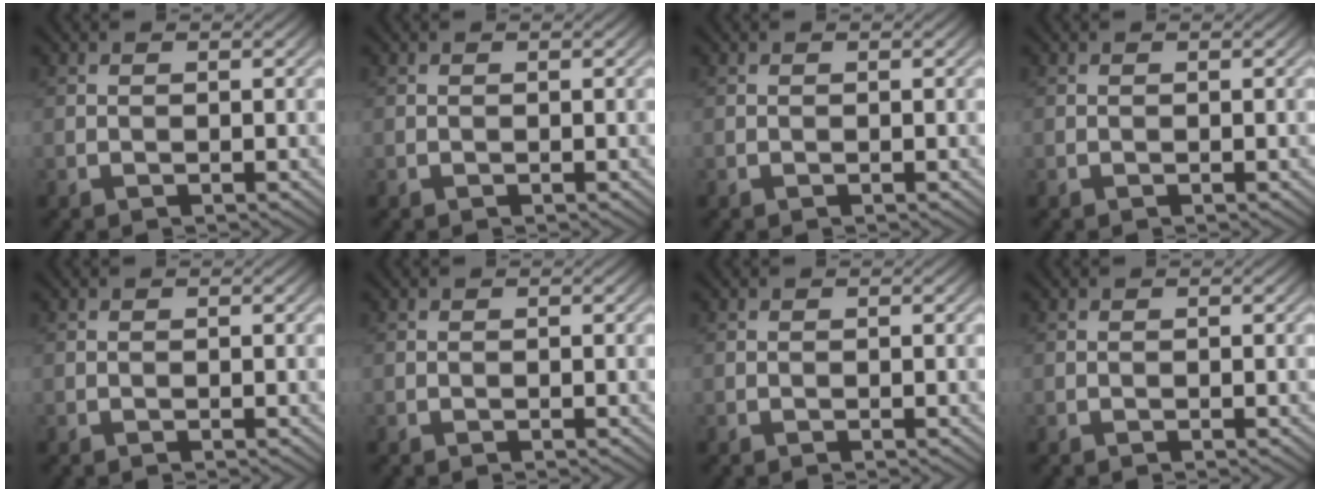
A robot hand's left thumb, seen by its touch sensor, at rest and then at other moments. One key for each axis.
{"total": 0.0}
{"total": 0.0}
{"total": 0.0}
{"total": 0.0}
{"total": 0.0}
{"total": 0.0}
{"total": 0.0}